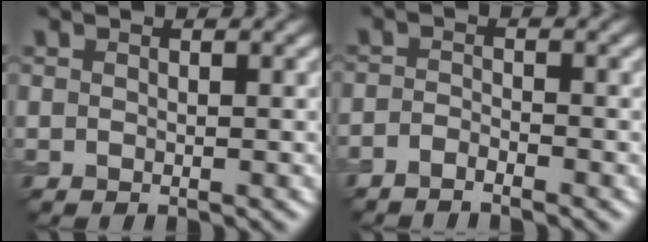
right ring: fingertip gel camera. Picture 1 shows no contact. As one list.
[{"total": 1.3, "force": [-1.3, 0.0, 0.1], "torque": [-0.003, -0.003, -0.032]}]